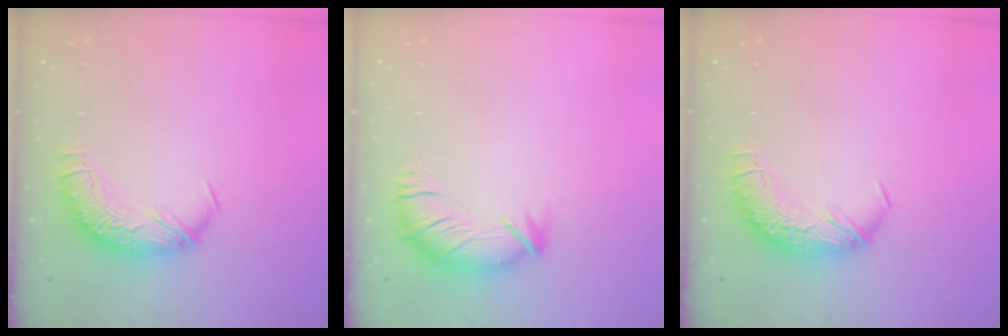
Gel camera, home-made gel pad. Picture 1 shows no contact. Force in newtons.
{"total": 2.8, "press": 2.0, "slide": 2.0}
{"total": 0.0}